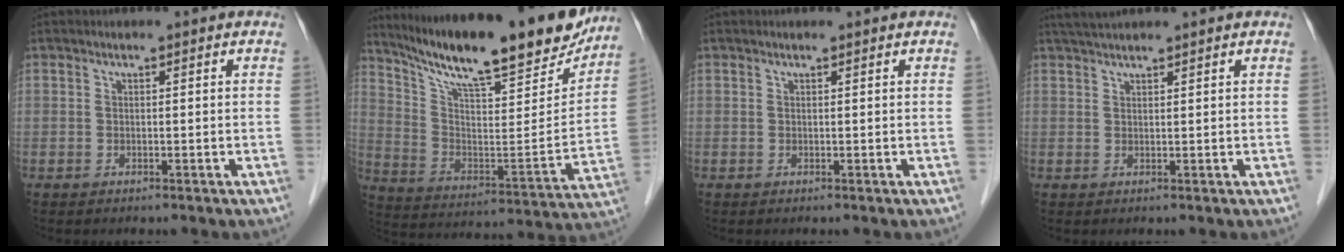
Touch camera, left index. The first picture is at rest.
{"total": 25.8, "force": [21.4, 4.6, 13.6], "torque": [-0.229, -0.027, 0.318]}
{"total": 0.7, "force": [0.7, 0.0, 0.1], "torque": [-0.007, 0.002, 0.009]}
{"total": 4.0, "force": [3.7, -0.1, 1.7], "torque": [-0.027, 0.031, 0.066]}